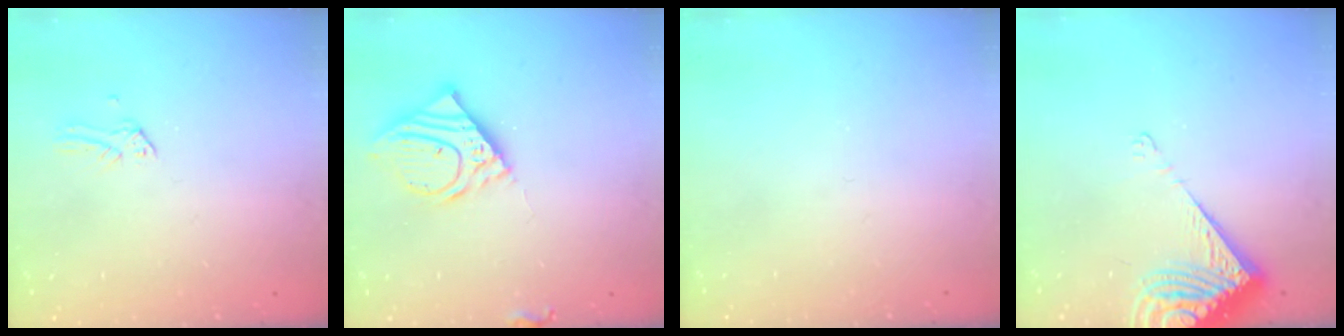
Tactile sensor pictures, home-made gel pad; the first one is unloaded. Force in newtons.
{"total": 12.1, "press": 11.9, "slide": 2.0}
{"total": 0.0}
{"total": 9.3, "press": 9.3, "slide": 1.1}